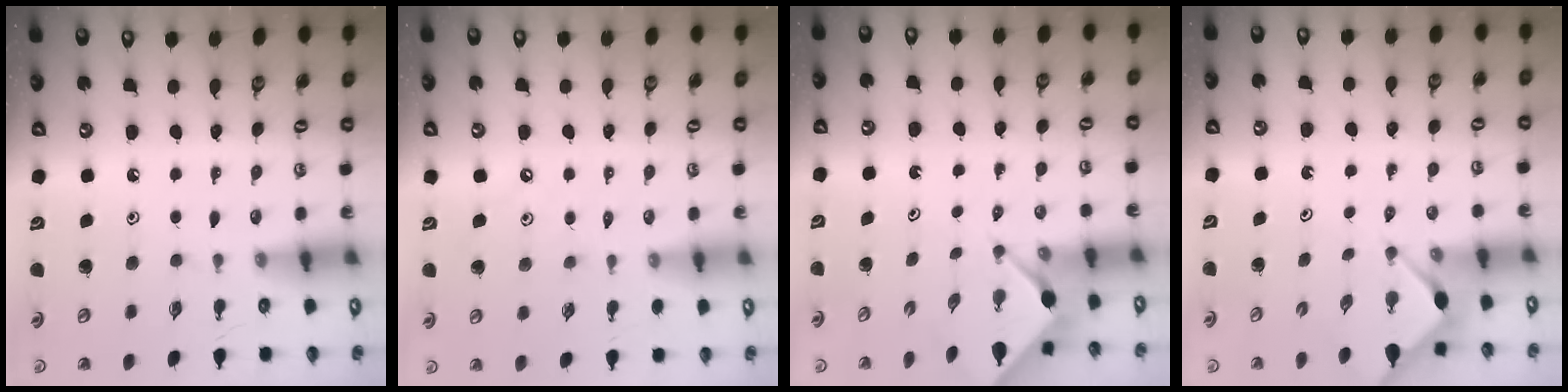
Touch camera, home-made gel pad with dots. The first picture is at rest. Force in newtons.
{"total": 2.1, "press": 2.0, "slide": 0.3}
{"total": 2.3, "press": 2.3, "slide": 0.3}
{"total": 2.8, "press": 2.8, "slide": 0.3}